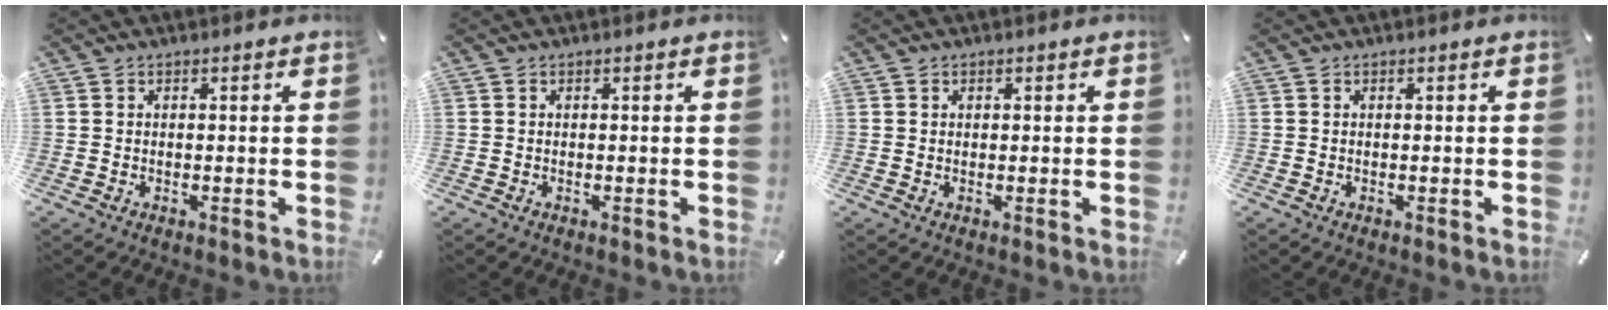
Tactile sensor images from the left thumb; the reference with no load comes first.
{"total": 0.0}
{"total": 0.6, "force": [0.3, 0.5, 0.1], "torque": [-0.001, 0.002, 0.005]}
{"total": 0.0}